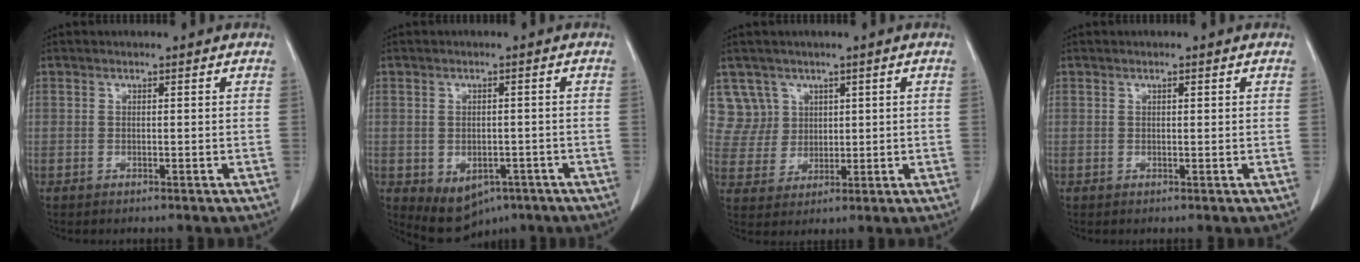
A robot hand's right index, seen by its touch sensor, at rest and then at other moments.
{"total": 7.0, "force": [-3.5, 4.8, 3.6], "torque": [-0.053, 0.002, -0.038]}
{"total": 6.0, "force": [3.1, 5.2, -0.5], "torque": [0.016, 0.013, 0.072]}
{"total": 0.6, "force": [0.3, 0.1, 0.5], "torque": [-0.012, -0.001, 0.005]}